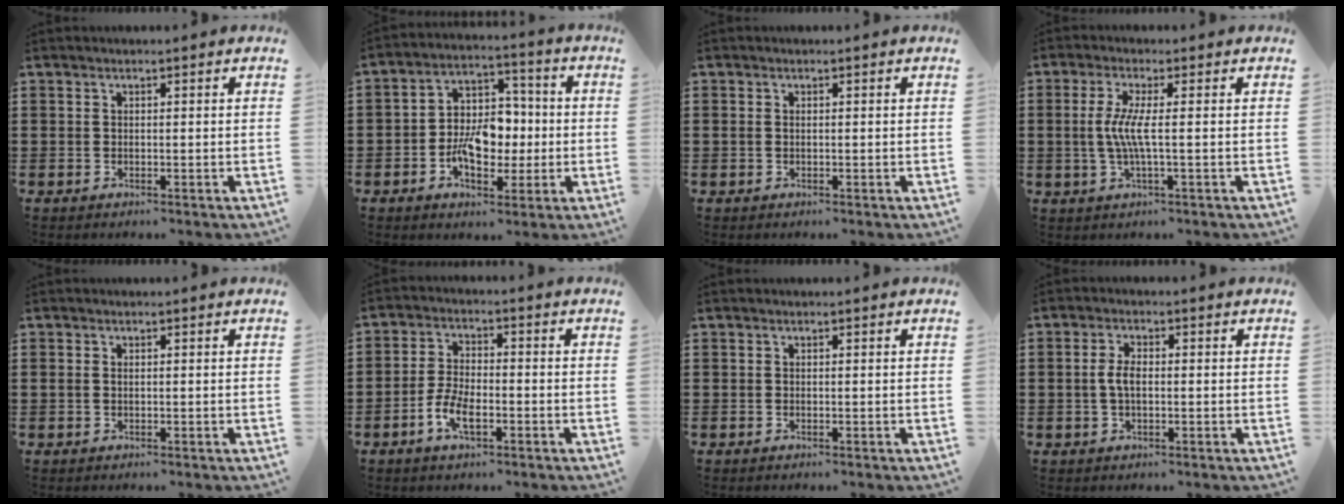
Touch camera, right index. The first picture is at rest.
{"total": 7.5, "force": [-1.6, 5.3, 5.1], "torque": [-0.093, 0.006, -0.035]}
{"total": 0.5, "force": [0.0, 0.4, 0.4], "torque": [-0.010, 0.000, 0.001]}
{"total": 4.7, "force": [-0.1, 0.0, 4.7], "torque": [-0.109, -0.013, -0.013]}
{"total": 0.7, "force": [0.1, 0.4, 0.5], "torque": [-0.013, 0.001, 0.002]}
{"total": 5.5, "force": [-2.3, 1.7, 4.7], "torque": [-0.111, -0.008, -0.049]}
{"total": 0.0}
{"total": 3.2, "force": [-0.1, 1.4, 2.8], "torque": [-0.069, -0.002, -0.008]}